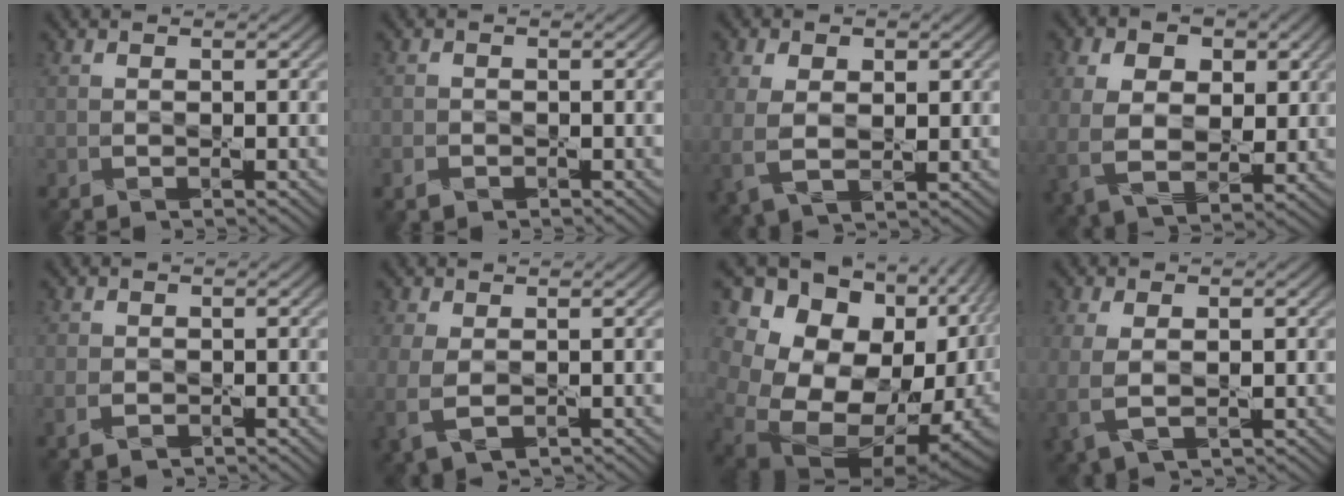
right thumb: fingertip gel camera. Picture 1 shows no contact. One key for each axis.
{"total": 1.6, "fx": -1.0, "fy": 1.1, "fz": 0.6, "tx": -0.016, "ty": -0.003, "tz": -0.021}
{"total": 6.2, "fx": 0.5, "fy": 4.2, "fz": 4.5, "tx": -0.107, "ty": -0.013, "tz": 0.017}
{"total": 9.6, "fx": 1.6, "fy": 7.0, "fz": 6.3, "tx": -0.149, "ty": -0.009, "tz": 0.037}
{"total": 2.2, "fx": -0.9, "fy": 1.6, "fz": 1.2, "tx": -0.035, "ty": -0.008, "tz": -0.018}
{"total": 4.9, "fx": -0.8, "fy": 3.1, "fz": 3.7, "tx": -0.108, "ty": -0.012, "tz": -0.012}
{"total": 21.7, "fx": 0.0, "fy": 17.5, "fz": 12.9, "tx": -0.238, "ty": -0.019, "tz": 0.020}
{"total": 4.7, "fx": -0.3, "fy": 2.9, "fz": 3.8, "tx": -0.097, "ty": -0.012, "tz": 0.003}